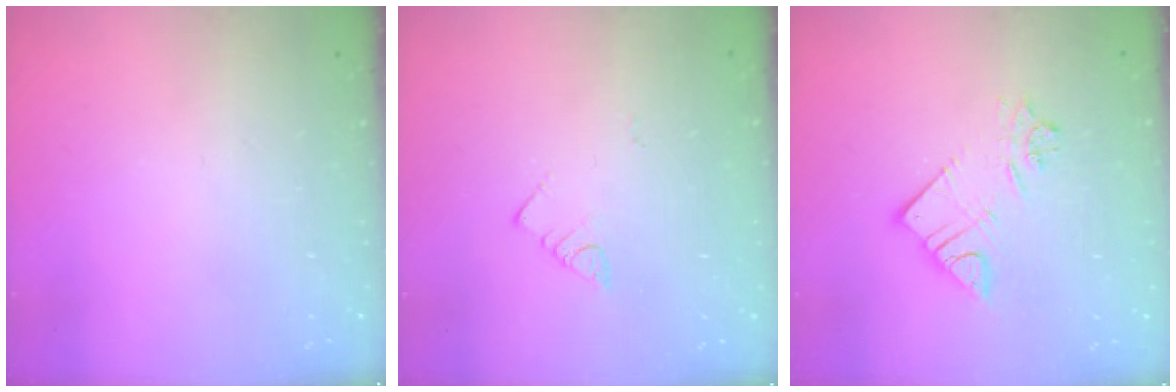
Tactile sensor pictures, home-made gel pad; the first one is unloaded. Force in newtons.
{"total": 2.7, "press": 2.6, "slide": 0.5}
{"total": 8.6, "press": 8.6, "slide": 0.5}